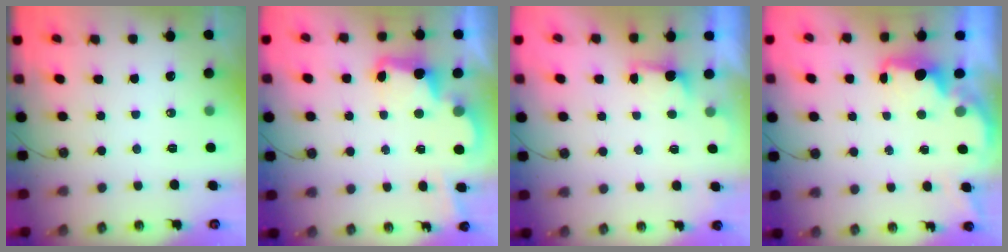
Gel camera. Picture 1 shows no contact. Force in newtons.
{"total": 3.5, "press": 3.5, "slide": 0.6}
{"total": 1.2, "press": 0.9, "slide": 0.8}
{"total": 2.0, "press": 1.8, "slide": 0.8}